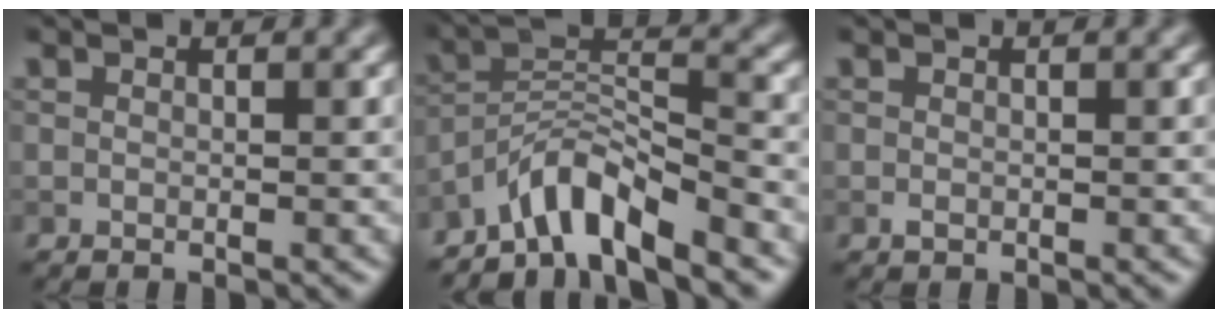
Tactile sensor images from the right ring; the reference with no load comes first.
{"total": 5.9, "force": [-4.9, 1.1, 3.1], "torque": [-0.045, 0.010, -0.096]}
{"total": 0.6, "force": [-0.2, 0.5, 0.4], "torque": [-0.005, -0.002, -0.004]}